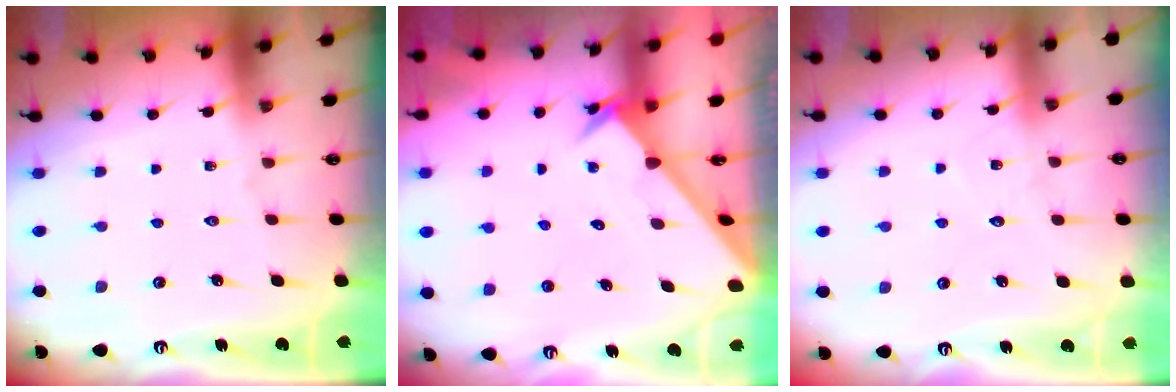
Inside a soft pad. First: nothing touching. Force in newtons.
{"total": 2.5, "press": 2.5, "slide": 0.2}
{"total": 5.4, "press": 5.4, "slide": 0.6}